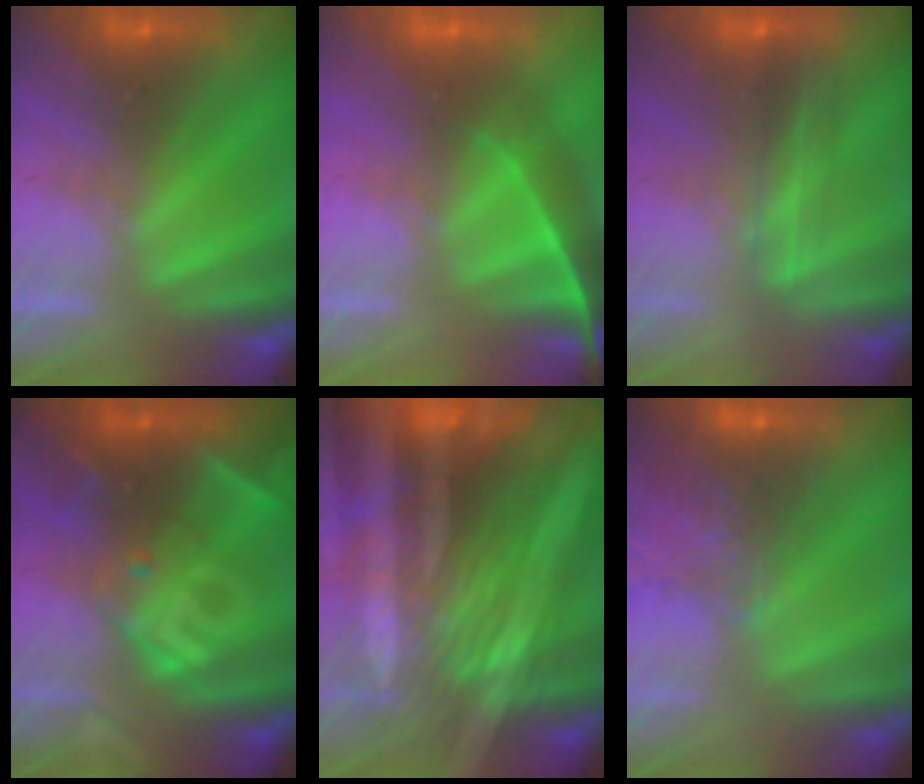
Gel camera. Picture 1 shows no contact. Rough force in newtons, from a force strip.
{"total": 4.5}
{"total": 2.4}
{"total": 2.8}
{"total": 7.4}
{"total": 11.3}